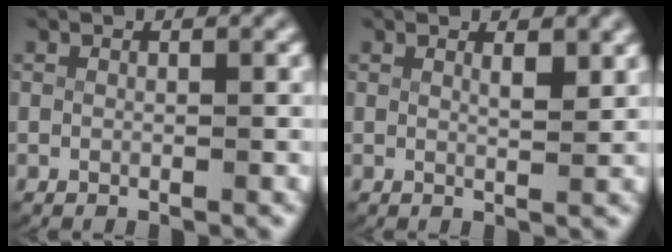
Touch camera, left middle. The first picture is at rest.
{"total": 1.5, "force": [1.1, -0.1, 1.0], "torque": [-0.014, -0.014, 0.022]}